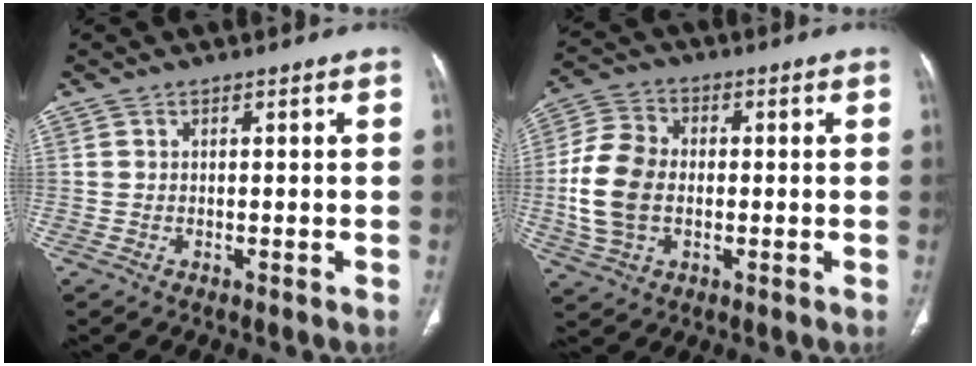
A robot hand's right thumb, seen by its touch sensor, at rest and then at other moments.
{"total": 11.7, "force": [-1.0, 8.3, 8.3], "torque": [-0.168, 0.014, -0.022]}